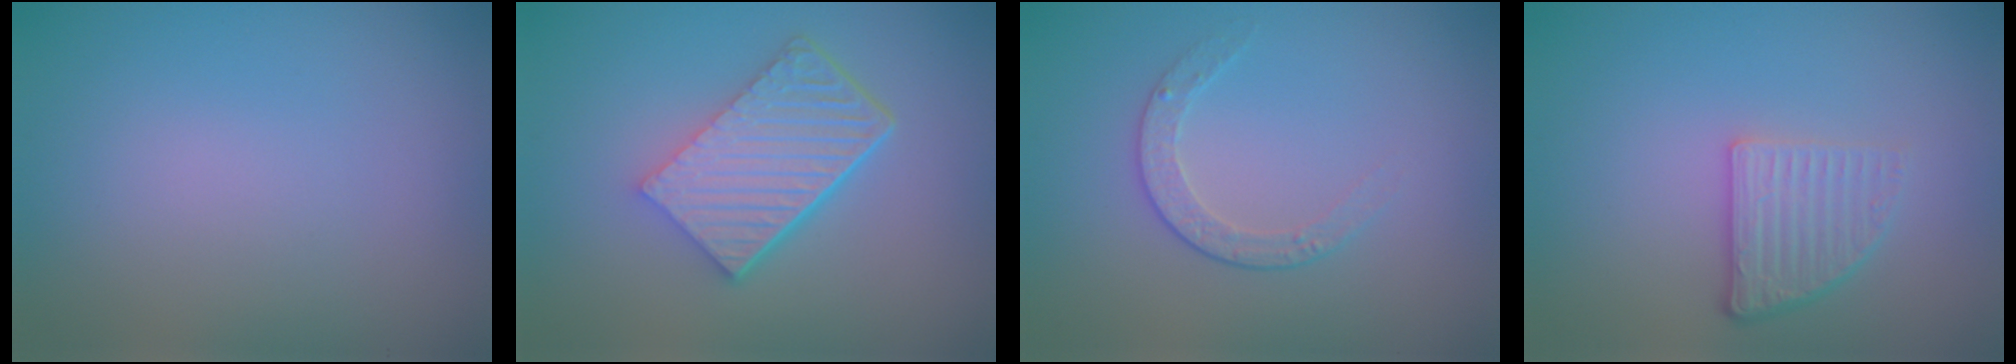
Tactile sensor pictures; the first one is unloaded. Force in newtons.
{"total": 6.4, "press": 4.4, "slide": 4.6}
{"total": 2.1, "press": 1.4, "slide": 1.5}
{"total": 3.8, "press": 2.6, "slide": 2.8}